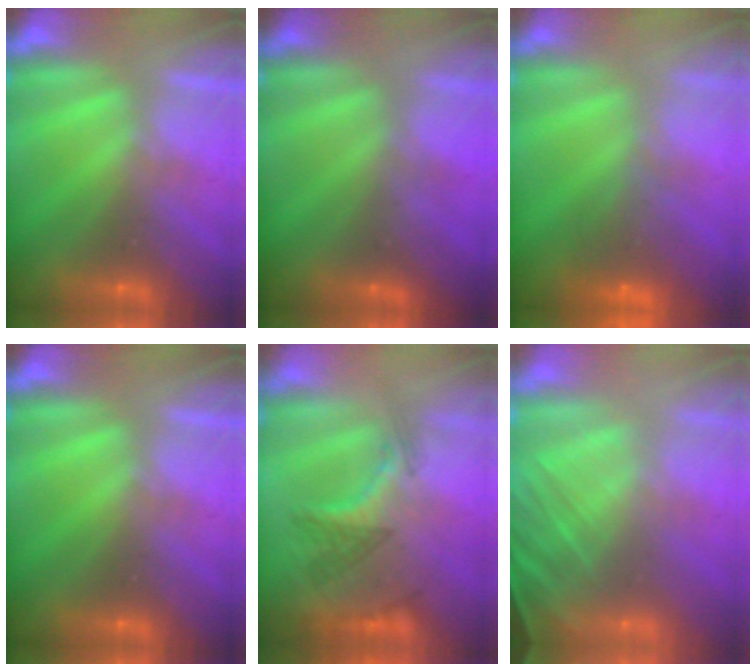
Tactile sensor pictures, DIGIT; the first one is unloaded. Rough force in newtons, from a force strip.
{"total": 2.1}
{"total": 7.3}
{"total": 0.0}
{"total": 2.9}
{"total": 6.5}